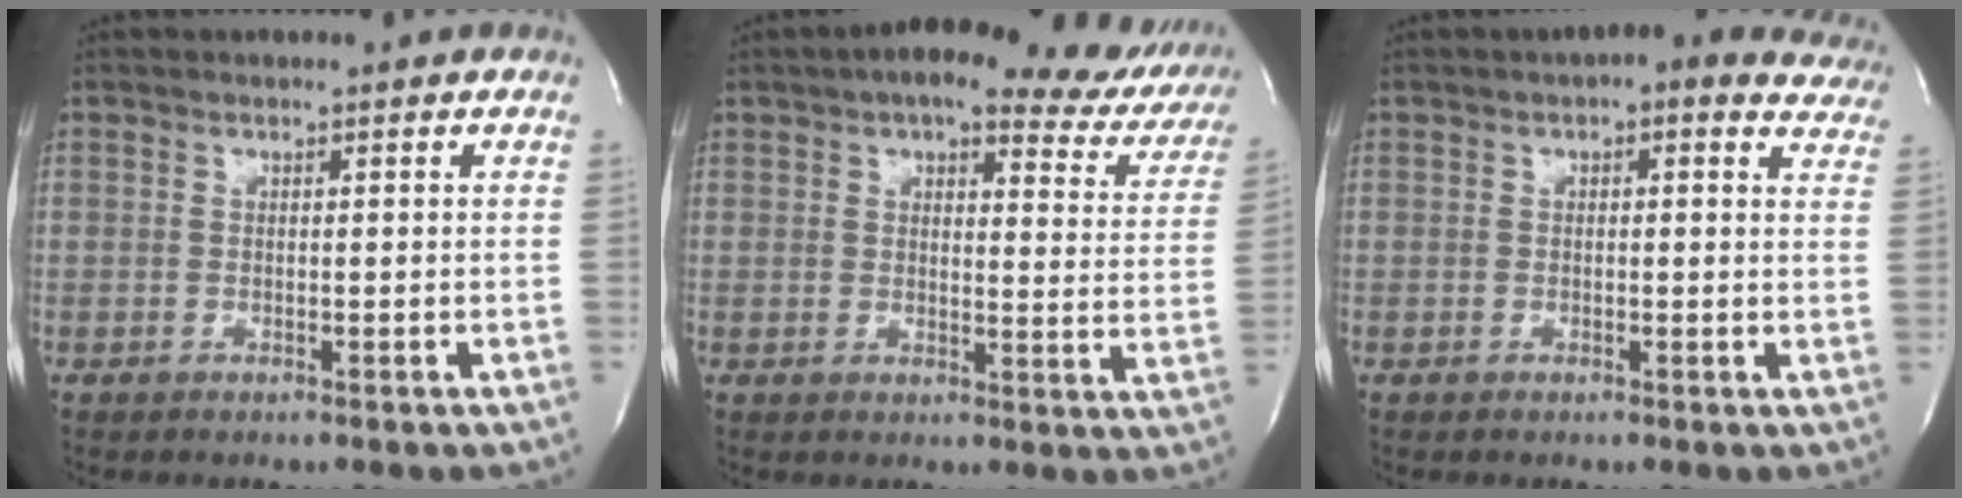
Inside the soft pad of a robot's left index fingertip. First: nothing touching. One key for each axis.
{"total": 19.7, "fx": 15.3, "fy": 6.2, "fz": 10.8, "tx": -0.122, "ty": 0.005, "tz": 0.159}
{"total": 11.9, "fx": 9.6, "fy": 4.4, "fz": 5.5, "tx": -0.037, "ty": 0.020, "tz": 0.088}